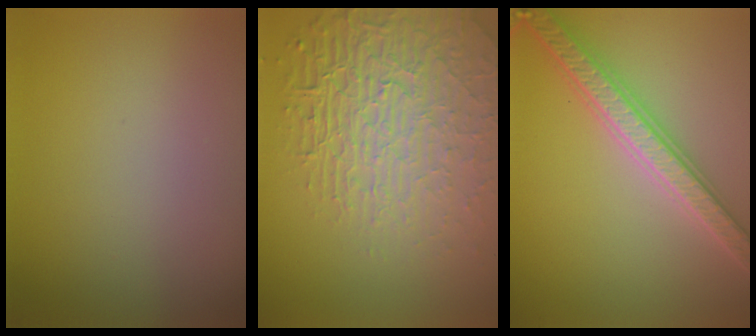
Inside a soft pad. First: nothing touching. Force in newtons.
{"total": 8.2, "press": 5.7, "slide": 5.9}
{"total": 5.5, "press": 5.4, "slide": 1.1}